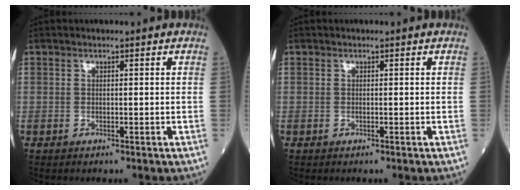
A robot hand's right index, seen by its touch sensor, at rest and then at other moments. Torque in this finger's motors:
{"motor_torque": [0.00, 0.00, 0.00, 0.00]}